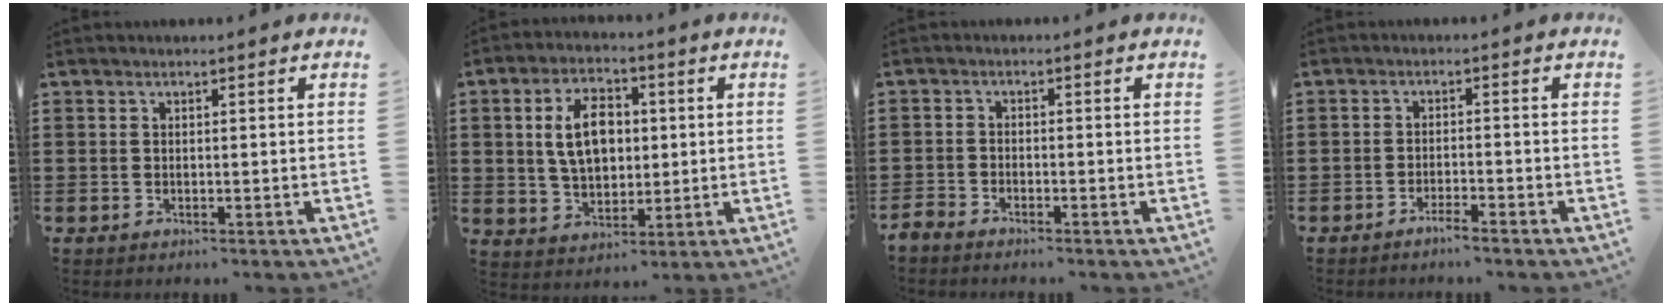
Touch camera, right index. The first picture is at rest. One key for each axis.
{"total": 8.8, "fx": 1.2, "fy": 5.5, "fz": 6.8, "tx": -0.124, "ty": 0.009, "tz": 0.014}
{"total": 1.9, "fx": -1.9, "fy": 0.2, "fz": 0.1, "tx": -0.008, "ty": 0.002, "tz": -0.040}
{"total": 2.1, "fx": -1.9, "fy": -0.2, "fz": 0.8, "tx": -0.014, "ty": 0.000, "tz": -0.035}